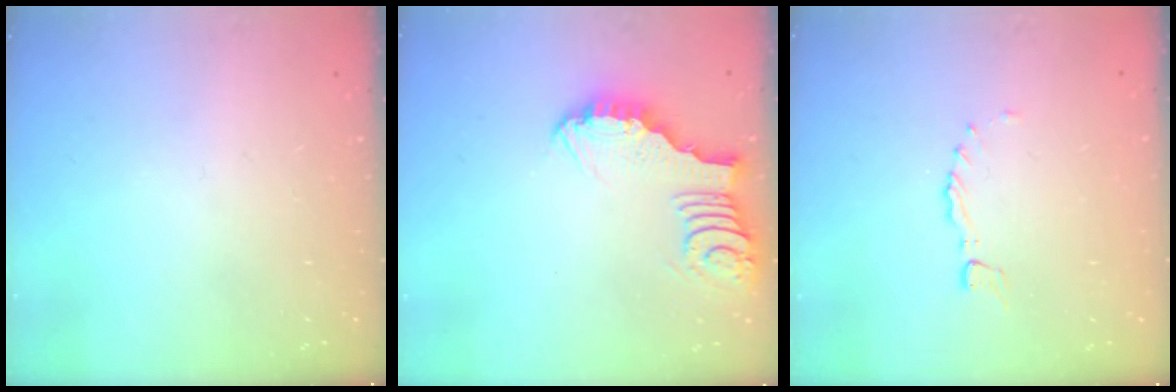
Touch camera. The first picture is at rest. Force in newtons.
{"total": 3.7, "press": 3.7, "slide": 0.3}
{"total": 0.0}